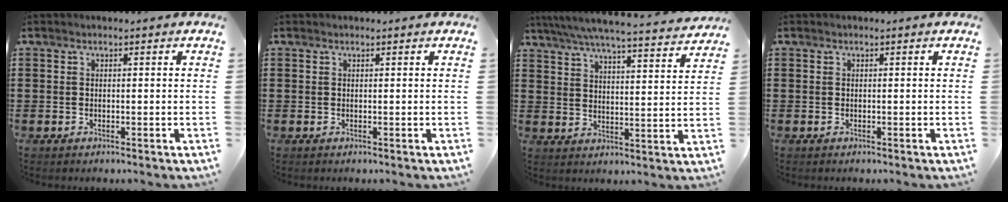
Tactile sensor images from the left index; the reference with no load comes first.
{"total": 0.0}
{"total": 5.7, "force": [5.2, -0.3, 2.2], "torque": [-0.065, -0.038, 0.086]}
{"total": 0.0}